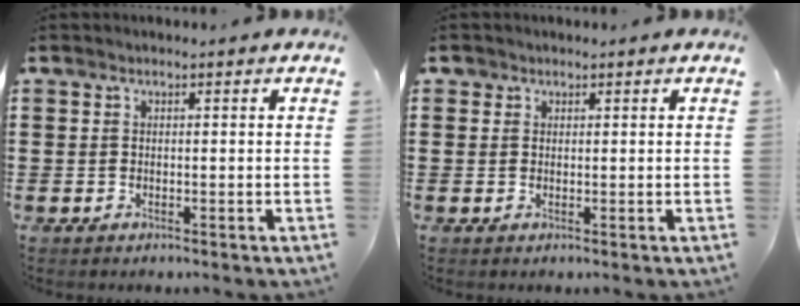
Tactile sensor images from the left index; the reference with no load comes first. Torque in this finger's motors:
{"motor_torque": [0.00, -0.03, 0.00, 0.00]}